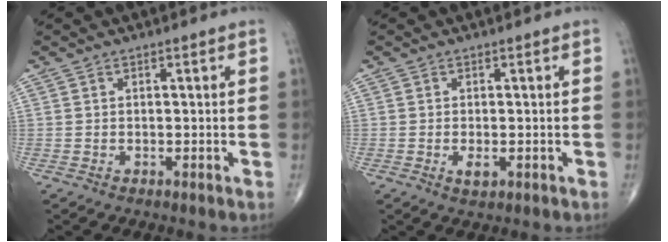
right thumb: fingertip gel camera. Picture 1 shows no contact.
{"total": 2.0, "force": [-0.5, 1.0, 1.7], "torque": [-0.030, -0.002, -0.008]}